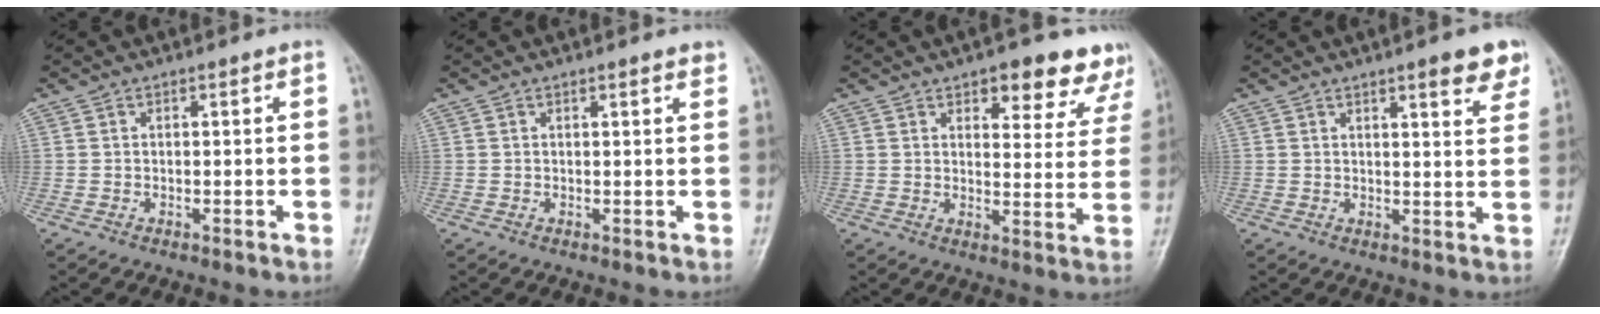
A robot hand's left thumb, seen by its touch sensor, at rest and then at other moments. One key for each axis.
{"total": 1.5, "fx": 1.1, "fy": 0.3, "fz": 0.9, "tx": -0.008, "ty": -0.001, "tz": 0.013}
{"total": 11.5, "fx": 8.2, "fy": 5.2, "fz": 6.2, "tx": -0.025, "ty": -0.040, "tz": 0.092}
{"total": 6.3, "fx": 4.0, "fy": 1.4, "fz": 4.7, "tx": -0.047, "ty": -0.020, "tz": 0.049}